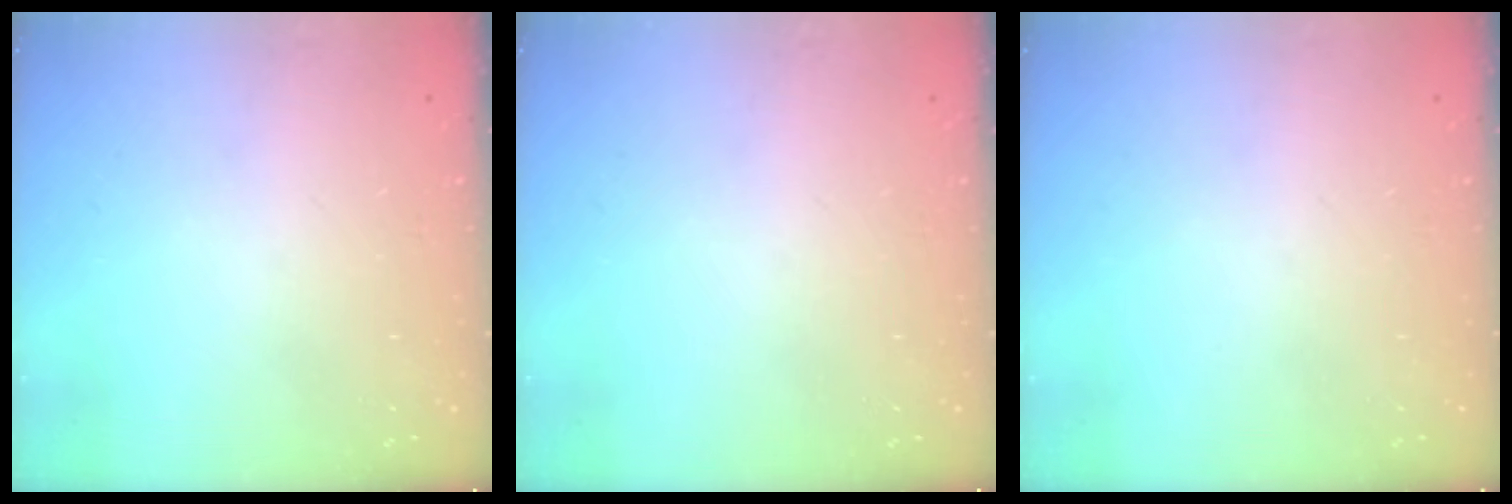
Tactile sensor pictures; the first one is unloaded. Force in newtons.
{"total": 0.0}
{"total": 0.0}